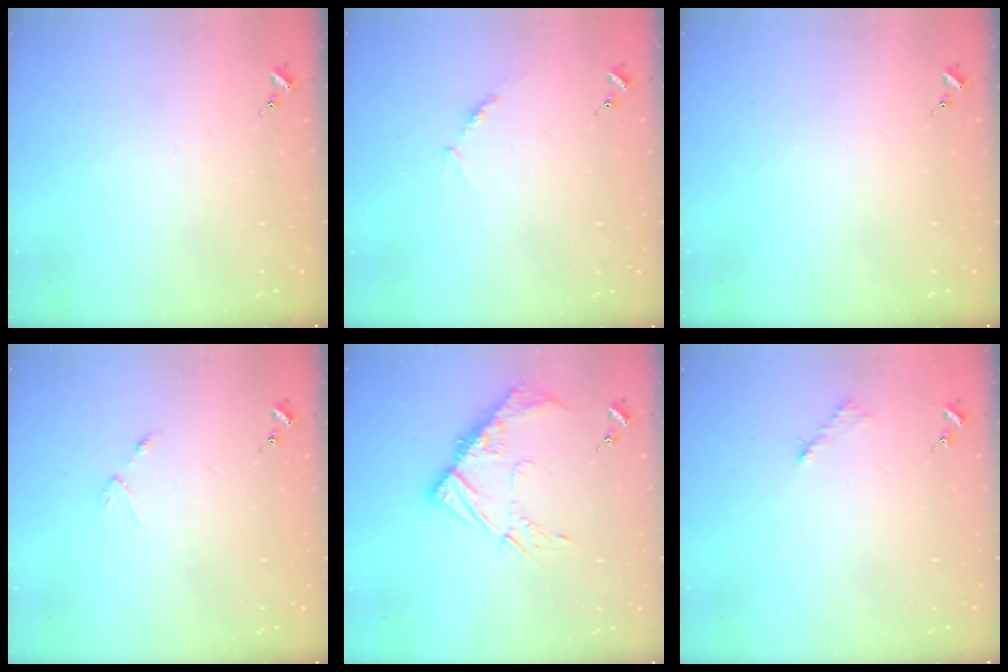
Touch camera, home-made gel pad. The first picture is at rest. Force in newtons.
{"total": 4.7, "press": 4.7, "slide": 0.5}
{"total": 0.0}
{"total": 2.5, "press": 2.4, "slide": 0.4}
{"total": 12.2, "press": 12.1, "slide": 0.9}
{"total": 2.6, "press": 2.6, "slide": 0.4}